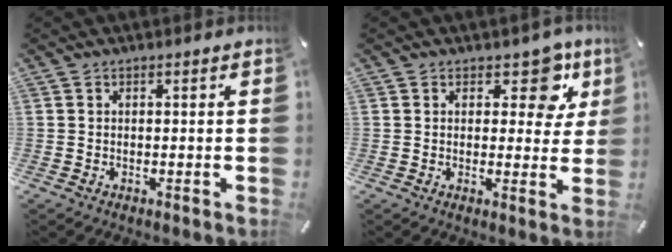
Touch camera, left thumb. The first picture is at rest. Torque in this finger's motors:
{"motor_torque": [0.61, 0.70, 0.29, -0.36, 0.01]}